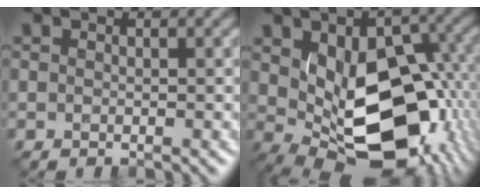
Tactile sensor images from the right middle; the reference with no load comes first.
{"total": 13.9, "force": [-0.7, 8.5, 11.0], "torque": [-0.174, -0.030, 0.002]}